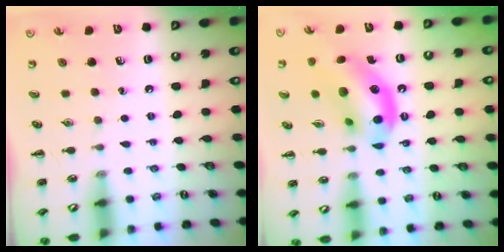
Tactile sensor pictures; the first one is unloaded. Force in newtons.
{"total": 15.3, "press": 15.0, "slide": 3.3}